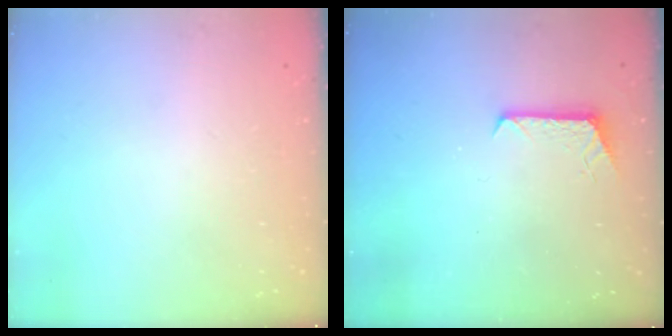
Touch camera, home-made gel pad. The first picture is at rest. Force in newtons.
{"total": 6.0, "press": 6.0, "slide": 0.5}